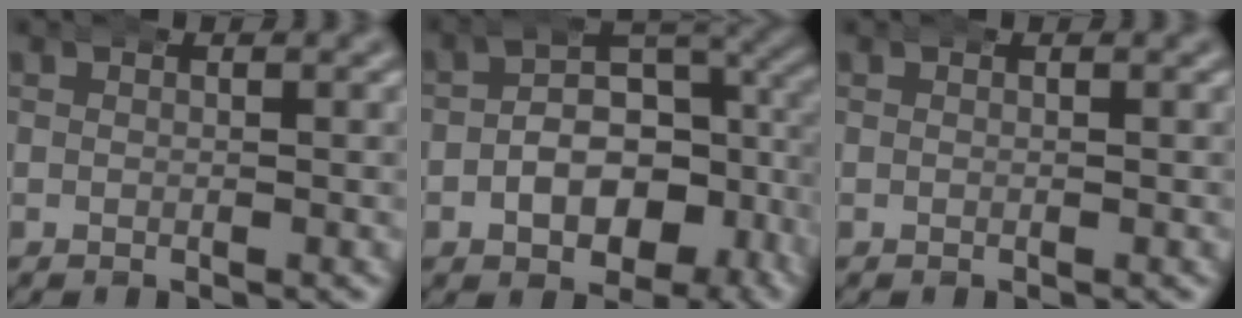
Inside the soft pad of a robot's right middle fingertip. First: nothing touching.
{"total": 8.9, "force": [-1.2, 6.5, 6.0], "torque": [-0.076, -0.010, -0.018]}
{"total": 0.0}